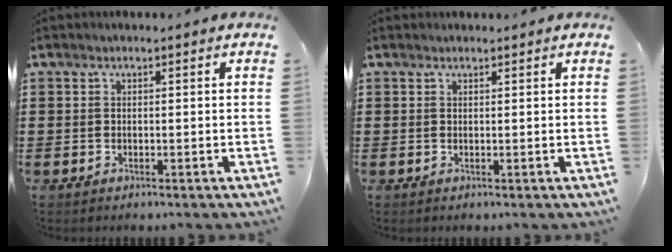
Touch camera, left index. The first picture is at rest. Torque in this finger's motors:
{"motor_torque": [0.16, 0.21, 0.04, 0.00]}